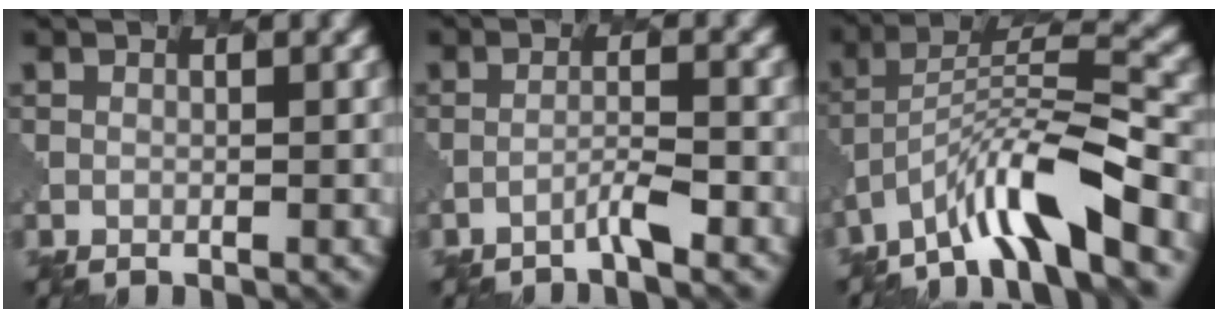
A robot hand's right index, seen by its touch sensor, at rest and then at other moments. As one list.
[{"total": 1.4, "force": [-1.1, -0.1, 0.9], "torque": [-0.010, 0.006, -0.027]}, {"total": 8.8, "force": [-5.8, 1.7, 6.4], "torque": [-0.105, 0.014, -0.110]}]